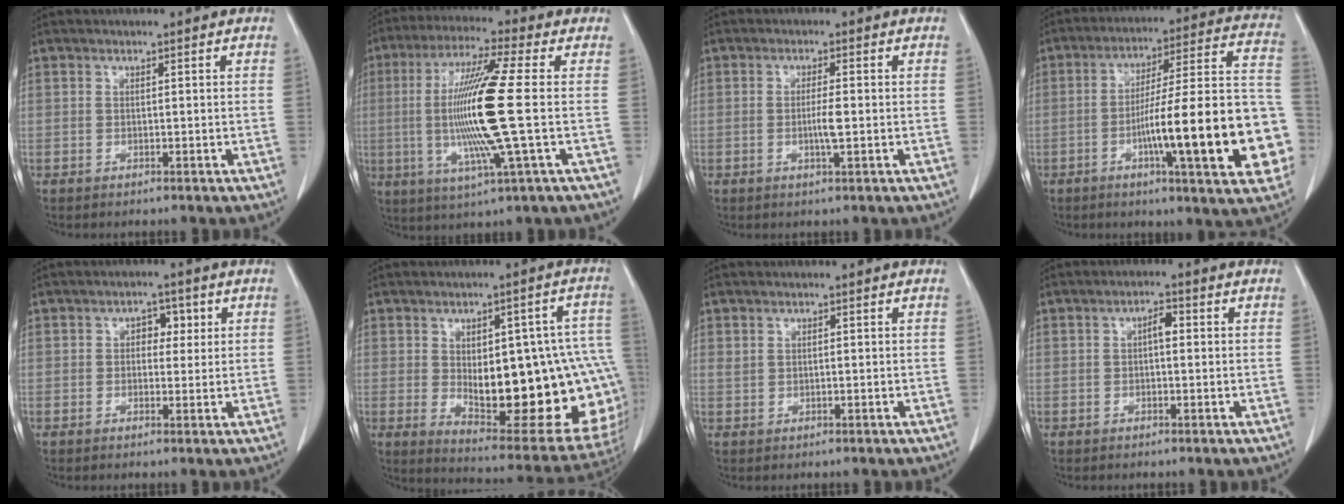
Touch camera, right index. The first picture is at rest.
{"total": 15.1, "force": [-0.6, -0.8, 15.1], "torque": [-0.306, -0.009, -0.021]}
{"total": 3.0, "force": [-0.4, 0.1, 2.9], "torque": [-0.056, -0.003, -0.008]}
{"total": 22.8, "force": [-6.1, 2.4, 21.9], "torque": [-0.243, 0.022, -0.082]}
{"total": 3.0, "force": [0.8, 2.0, 2.1], "torque": [-0.023, 0.010, 0.009]}
{"total": 24.9, "force": [-2.4, 8.7, 23.2], "torque": [-0.232, 0.016, -0.001]}
{"total": 0.9, "force": [0.5, 0.5, 0.6], "torque": [-0.013, 0.004, 0.013]}
{"total": 2.2, "force": [0.2, 0.8, 2.0], "torque": [-0.032, 0.007, 0.001]}